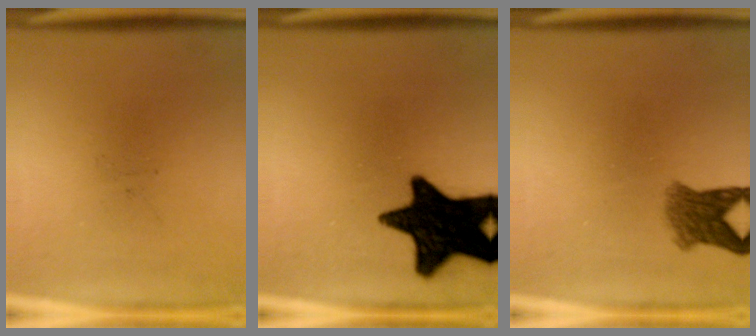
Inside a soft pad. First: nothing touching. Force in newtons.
{"total": 18.4}
{"total": 4.4}